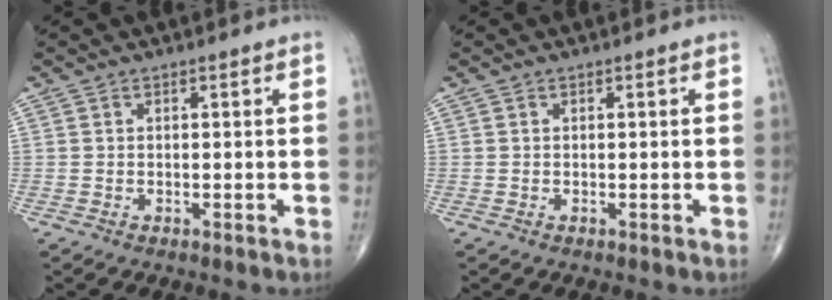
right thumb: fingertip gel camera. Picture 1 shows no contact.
{"total": 0.0}